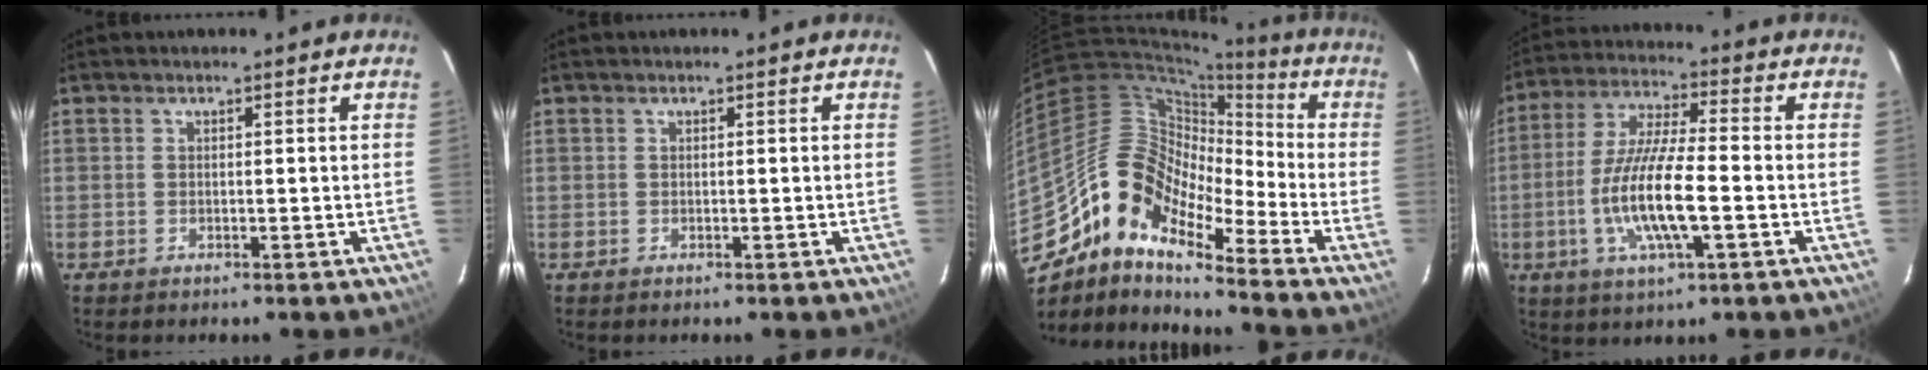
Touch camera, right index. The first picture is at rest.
{"total": 0.0}
{"total": 15.0, "force": [-10.3, 5.3, 9.5], "torque": [-0.142, 0.005, -0.213]}
{"total": 13.4, "force": [-3.5, 2.6, 12.7], "torque": [-0.259, -0.006, -0.068]}